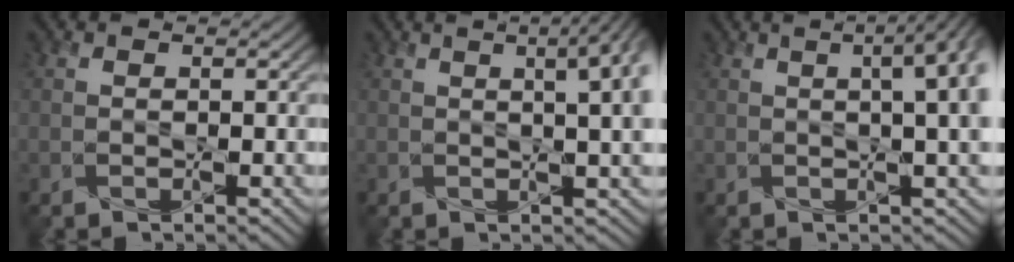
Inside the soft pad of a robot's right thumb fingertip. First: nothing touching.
{"total": 8.0, "force": [2.2, 2.6, 7.2], "torque": [-0.078, 0.028, 0.016]}
{"total": 8.2, "force": [1.3, 2.4, 7.8], "torque": [-0.087, 0.025, 0.007]}